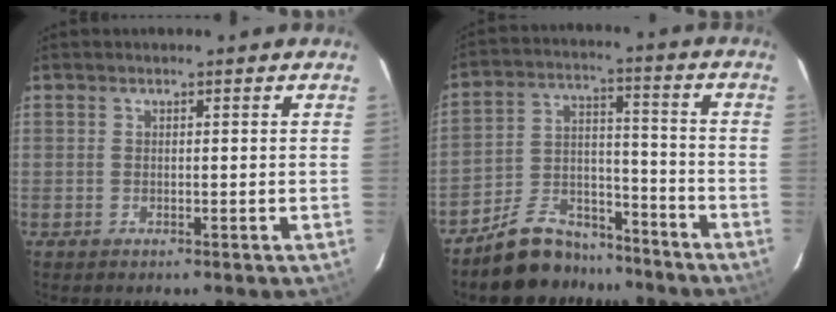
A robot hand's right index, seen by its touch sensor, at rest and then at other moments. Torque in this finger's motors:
{"motor_torque": [0.96, -1.18, 0.15, 0.03]}